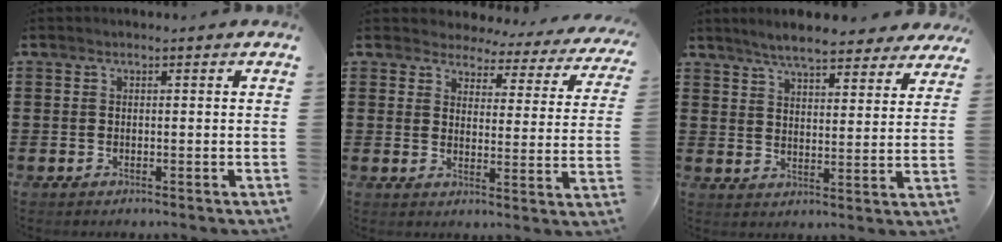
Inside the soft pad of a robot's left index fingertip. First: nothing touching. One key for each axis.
{"total": 3.4, "fx": 3.3, "fy": 0.8, "fz": 0.2, "tx": -0.027, "ty": -0.024, "tz": 0.053}
{"total": 6.3, "fx": 5.8, "fy": 0.7, "fz": 2.4, "tx": -0.066, "ty": -0.017, "tz": 0.105}